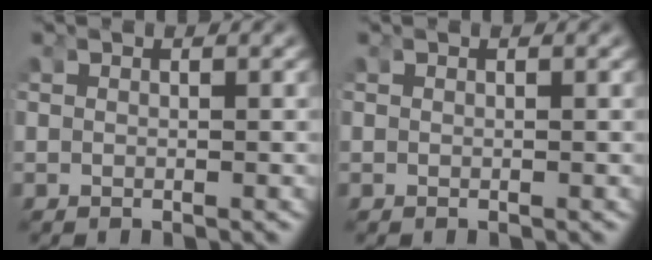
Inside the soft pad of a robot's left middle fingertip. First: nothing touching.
{"total": 0.0}